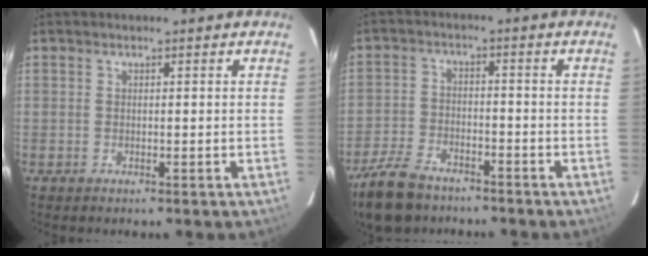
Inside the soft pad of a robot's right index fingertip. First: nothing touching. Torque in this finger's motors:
{"motor_torque": [0.66, -0.67, 0.21, 0.05]}